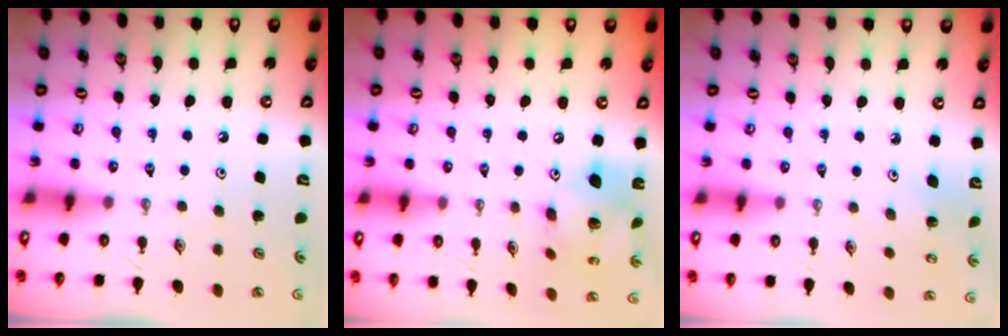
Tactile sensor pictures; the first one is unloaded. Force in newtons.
{"total": 14.9, "press": 14.8, "slide": 1.3}
{"total": 2.8, "press": 2.8, "slide": 0.2}